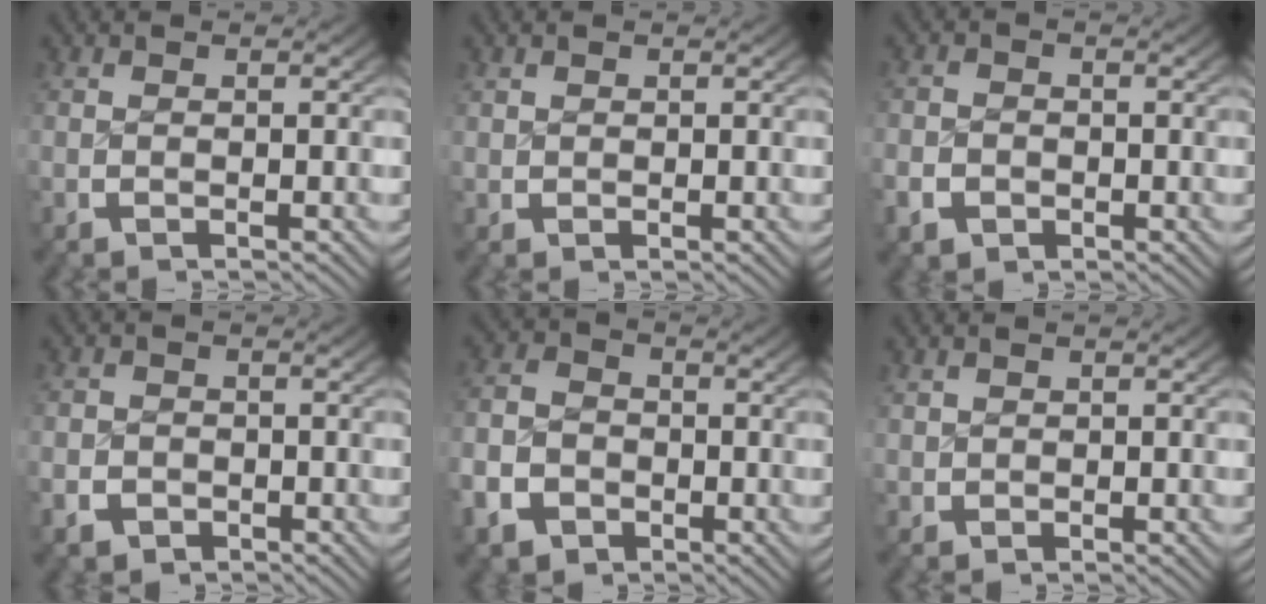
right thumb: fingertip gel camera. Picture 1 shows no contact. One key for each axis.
{"total": 0.6, "fx": 0.4, "fy": 0.4, "fz": 0.1, "tx": -0.001, "ty": -0.005, "tz": 0.014}
{"total": 3.0, "fx": -1.2, "fy": 2.6, "fz": 1.0, "tx": -0.021, "ty": -0.008, "tz": -0.021}
{"total": 3.2, "fx": -1.5, "fy": 2.7, "fz": 0.9, "tx": -0.017, "ty": -0.012, "tz": -0.023}
{"total": 7.1, "fx": -2.1, "fy": 5.9, "fz": 3.2, "tx": -0.080, "ty": -0.026, "tz": -0.027}
{"total": 0.9, "fx": 0.5, "fy": 0.8, "fz": 0.2, "tx": -0.004, "ty": -0.006, "tz": 0.014}